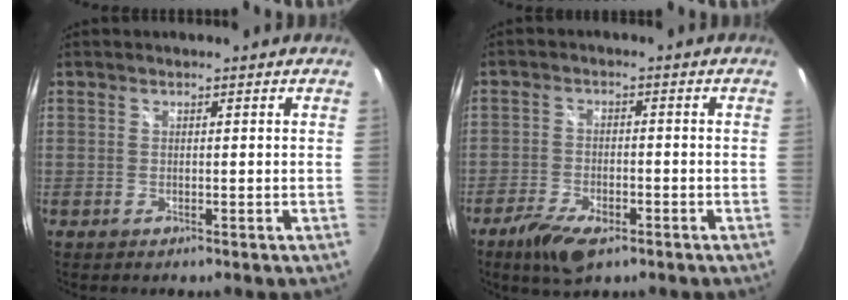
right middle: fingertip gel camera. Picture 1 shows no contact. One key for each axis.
{"total": 8.5, "fx": -5.6, "fy": 3.5, "fz": 5.4, "tx": -0.132, "ty": -0.023, "tz": -0.100}